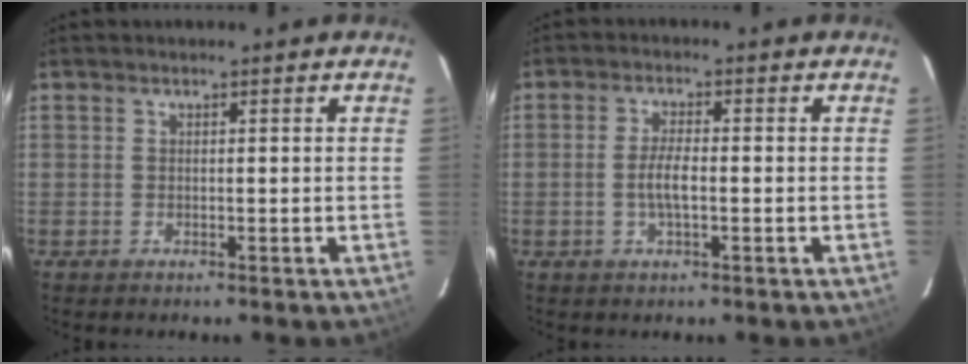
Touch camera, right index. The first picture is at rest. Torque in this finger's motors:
{"motor_torque": [0.47, -0.17, 0.39, 0.08]}